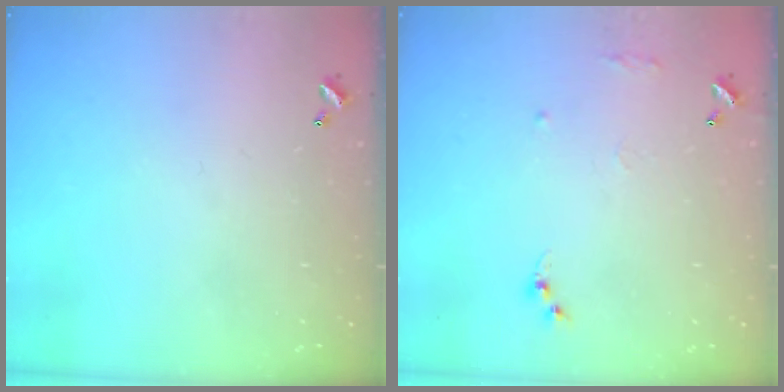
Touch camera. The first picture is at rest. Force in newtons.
{"total": 7.5, "press": 7.4, "slide": 0.8}